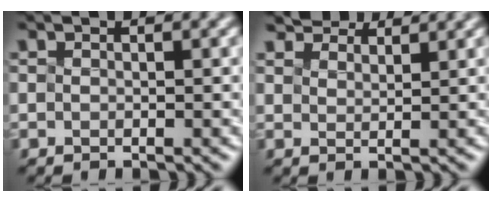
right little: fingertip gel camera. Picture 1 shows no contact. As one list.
[{"total": 3.9, "force": [3.9, 0.5, 0.3], "torque": [-0.026, 0.007, 0.080]}]